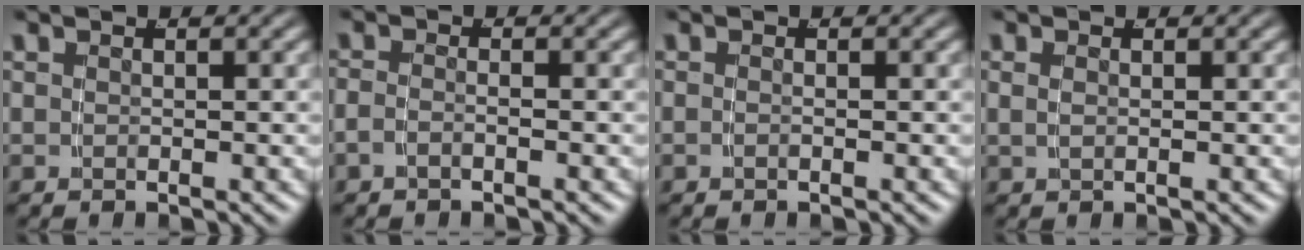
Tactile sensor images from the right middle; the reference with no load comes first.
{"total": 1.5, "force": [-1.0, 0.2, 1.0], "torque": [-0.024, -0.004, -0.018]}
{"total": 0.6, "force": [-0.5, 0.1, 0.4], "torque": [-0.009, 0.002, -0.011]}
{"total": 0.7, "force": [0.2, -0.2, 0.6], "torque": [-0.014, -0.005, 0.010]}